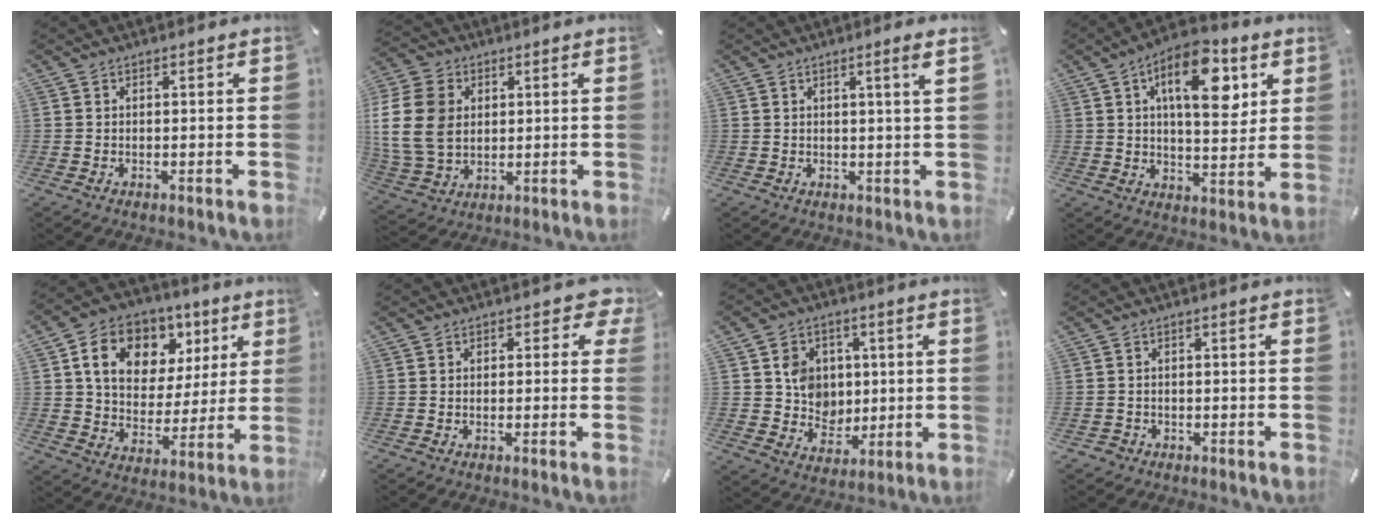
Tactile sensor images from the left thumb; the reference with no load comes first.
{"total": 14.3, "force": [2.2, 11.5, 8.2], "torque": [-0.198, 0.006, 0.037]}
{"total": 3.3, "force": [1.3, -0.2, 3.1], "torque": [-0.058, -0.003, 0.020]}
{"total": 15.2, "force": [6.5, 7.3, 11.6], "torque": [-0.161, -0.020, 0.105]}
{"total": 14.7, "force": [6.6, 11.1, 7.1], "torque": [-0.117, -0.019, 0.122]}
{"total": 3.4, "force": [0.8, 2.3, 2.4], "torque": [-0.025, 0.003, 0.009]}
{"total": 9.2, "force": [1.8, 8.7, 2.4], "torque": [-0.032, 0.001, 0.040]}
{"total": 1.6, "force": [-0.9, 1.3, 0.4], "torque": [-0.007, 0.005, -0.021]}